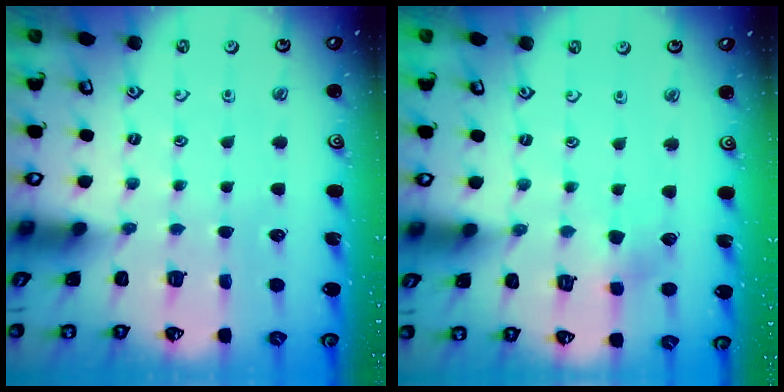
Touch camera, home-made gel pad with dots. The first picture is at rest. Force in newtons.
{"total": 4.1, "press": 4.1, "slide": 0.6}